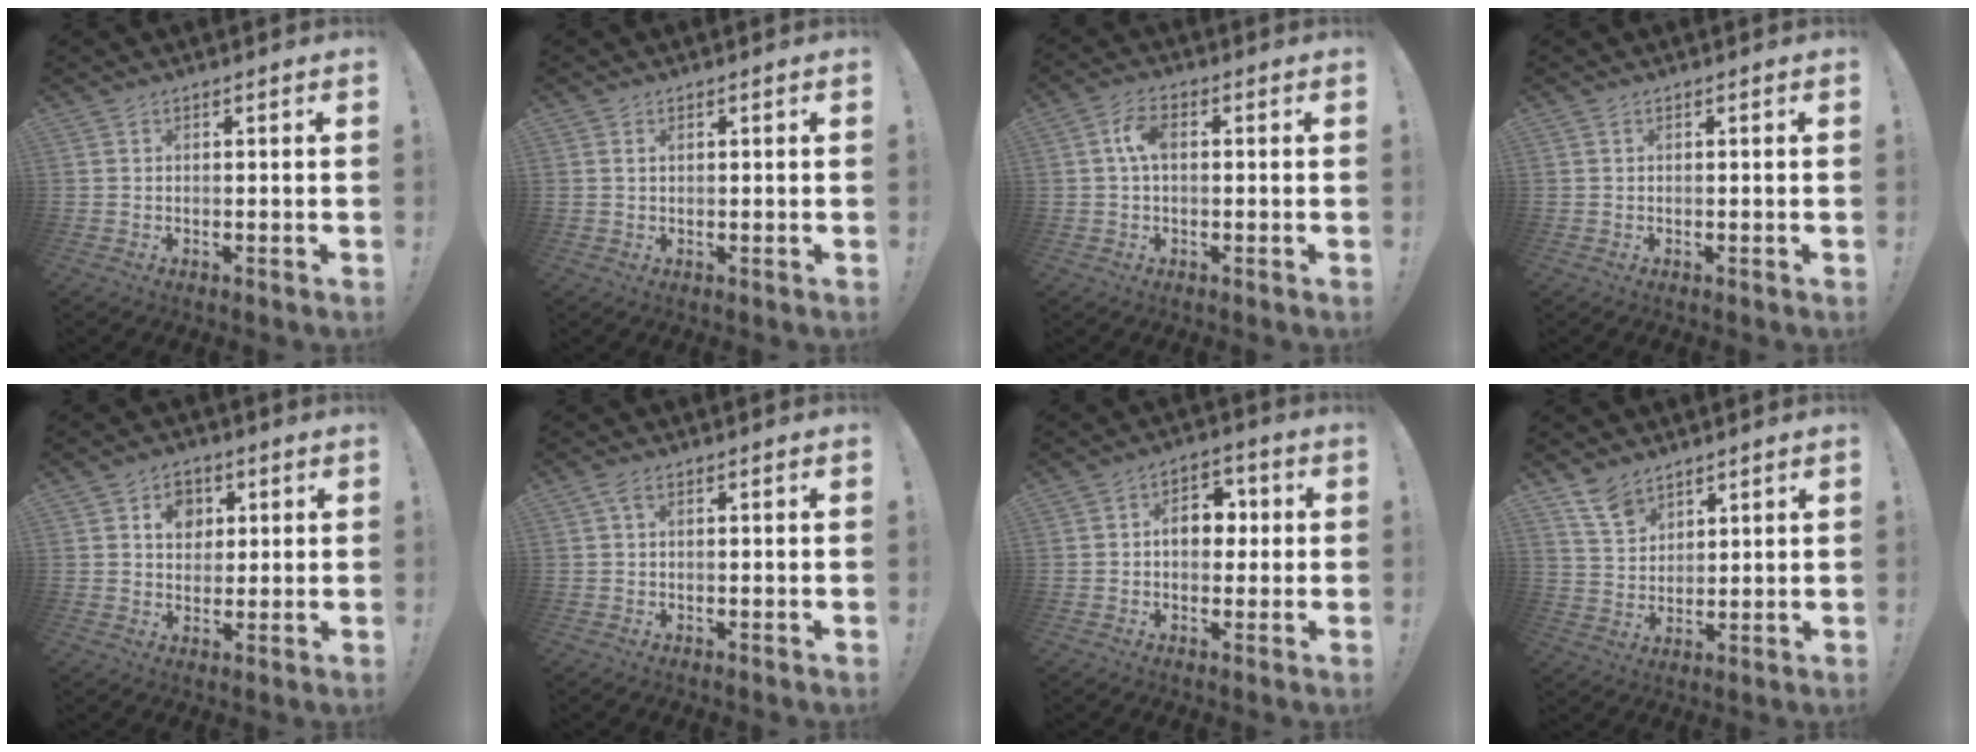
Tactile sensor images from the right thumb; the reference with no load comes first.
{"total": 1.1, "force": [0.6, 0.7, 0.7], "torque": [-0.014, 0.002, 0.011]}
{"total": 5.8, "force": [0.6, 3.2, 4.8], "torque": [-0.087, 0.015, 0.013]}
{"total": 0.0}
{"total": 7.1, "force": [2.5, 6.0, 2.8], "torque": [-0.032, -0.007, 0.045]}
{"total": 2.1, "force": [0.6, 0.9, 1.8], "torque": [-0.038, 0.004, 0.010]}
{"total": 9.1, "force": [0.8, 6.5, 6.3], "torque": [-0.081, 0.013, 0.013]}
{"total": 8.3, "force": [6.4, 4.5, 2.6], "torque": [-0.054, -0.039, 0.126]}